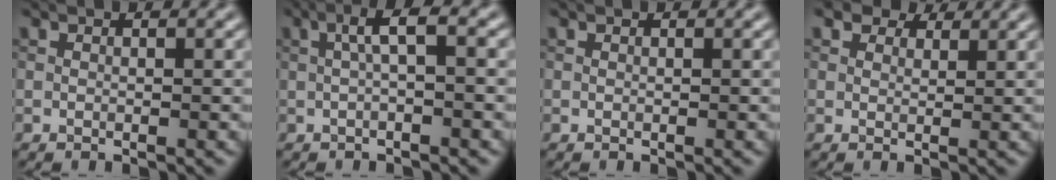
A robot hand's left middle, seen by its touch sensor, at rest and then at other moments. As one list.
[{"total": 2.7, "force": [0.1, 0.3, 2.7], "torque": [-0.049, 0.013, -0.003]}, {"total": 0.0}, {"total": 3.9, "force": [3.1, 1.9, 1.4], "torque": [-0.032, -0.009, 0.049]}]